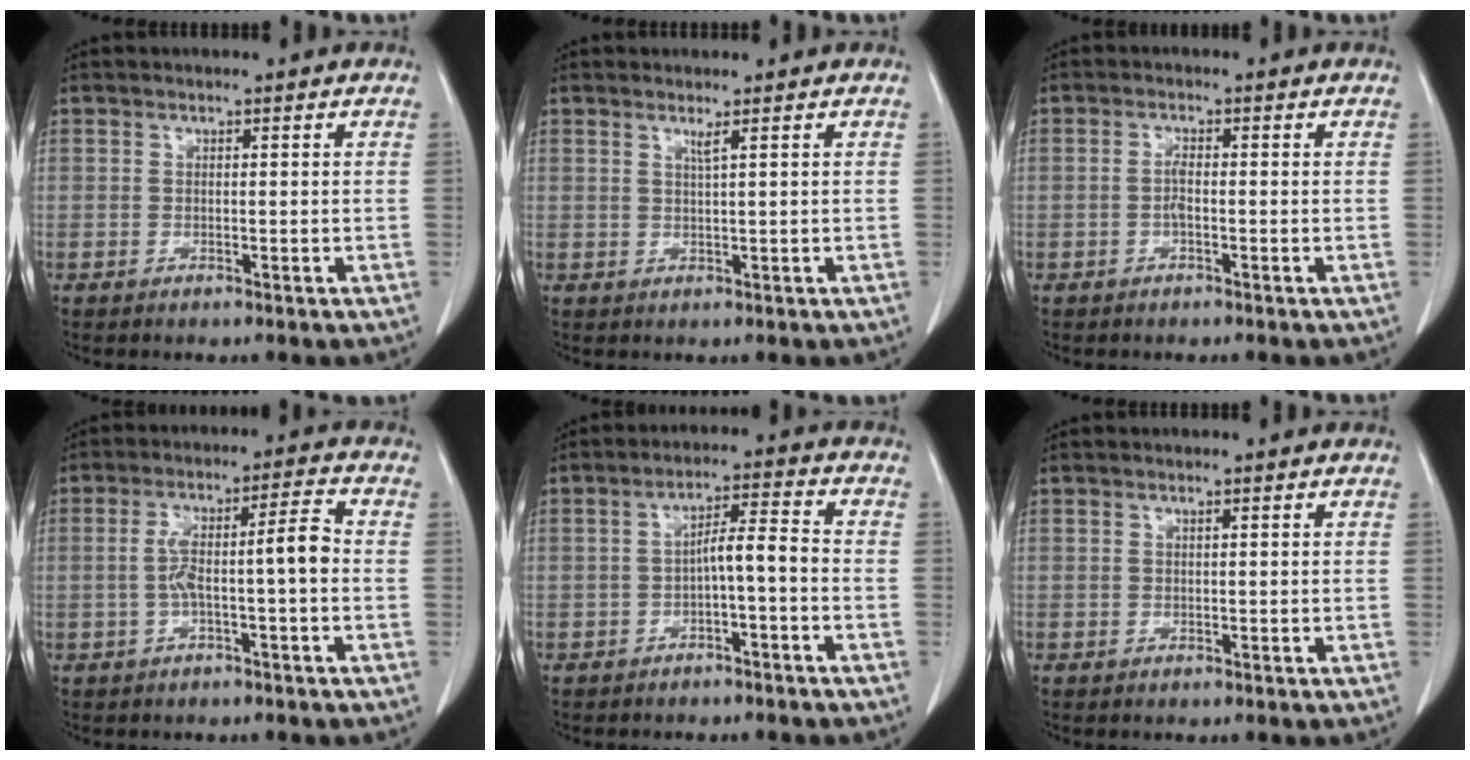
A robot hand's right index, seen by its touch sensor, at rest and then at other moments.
{"total": 1.1, "force": [0.7, -0.4, 0.8], "torque": [-0.023, -0.008, 0.016]}
{"total": 1.5, "force": [-0.4, 0.3, 1.4], "torque": [-0.026, 0.003, -0.008]}
{"total": 6.8, "force": [-0.9, 0.7, 6.8], "torque": [-0.124, 0.032, -0.009]}
{"total": 4.8, "force": [-1.4, 0.7, 4.5], "torque": [-0.076, 0.022, -0.018]}
{"total": 0.0}